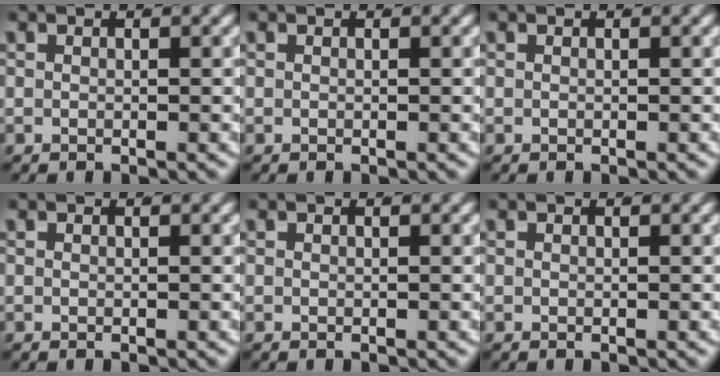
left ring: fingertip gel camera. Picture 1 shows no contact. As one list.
[{"total": 0.0}, {"total": 0.0}, {"total": 0.0}, {"total": 0.0}, {"total": 0.0}]